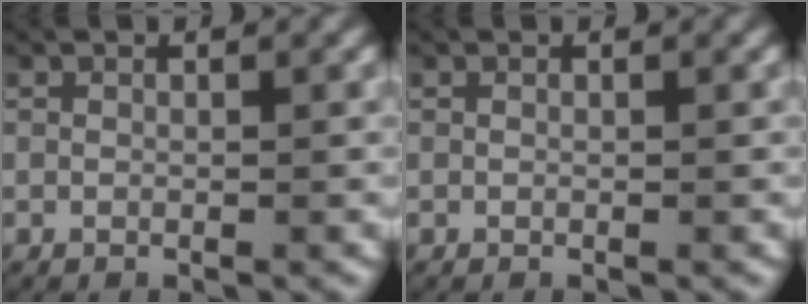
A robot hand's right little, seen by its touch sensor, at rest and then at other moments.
{"total": 0.0}